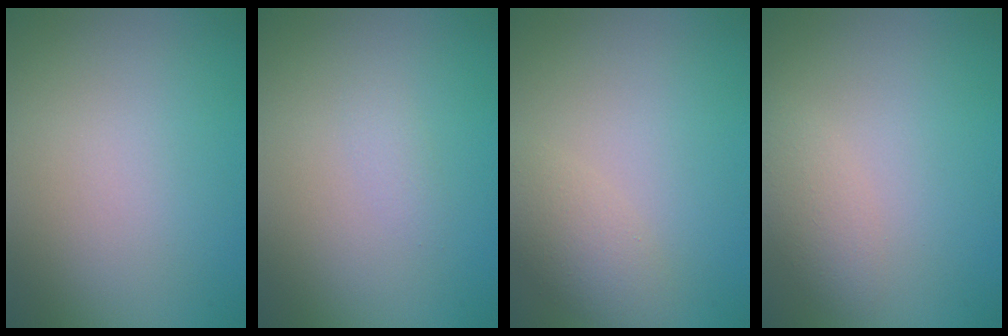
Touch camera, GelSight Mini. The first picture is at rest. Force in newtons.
{"total": 0.7, "press": 0.7, "slide": 0.0}
{"total": 2.4, "press": 2.4, "slide": 0.2}
{"total": 1.7, "press": 1.7, "slide": 0.0}